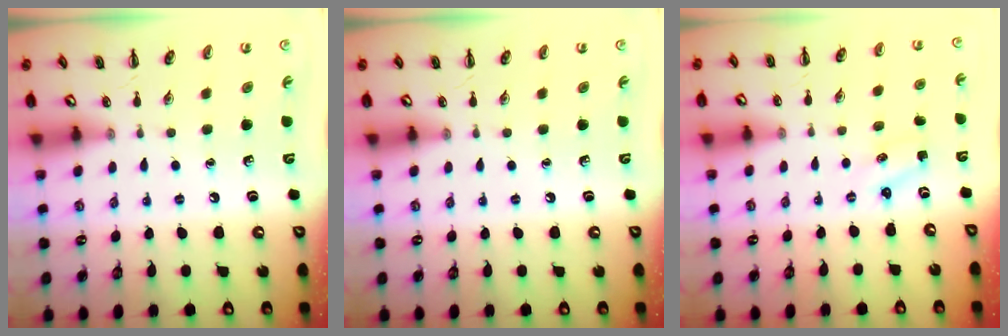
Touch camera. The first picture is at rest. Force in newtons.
{"total": 0.0}
{"total": 0.8, "press": 0.8, "slide": 0.3}